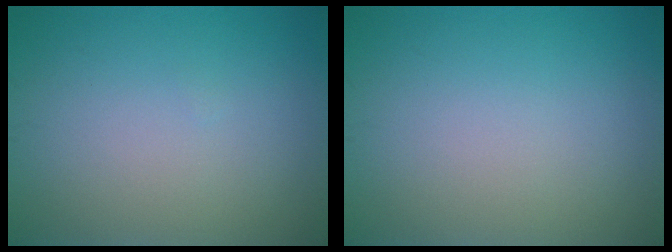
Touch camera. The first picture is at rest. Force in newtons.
{"total": 0.0}